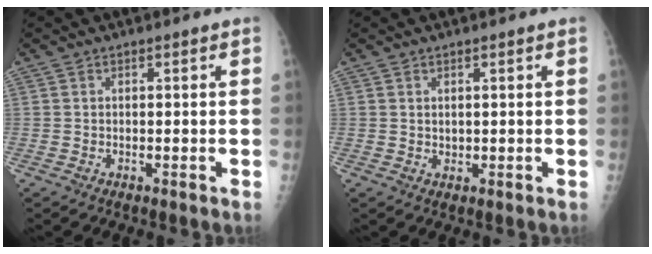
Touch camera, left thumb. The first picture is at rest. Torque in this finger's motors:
{"motor_torque": [-0.11, 0.16, 0.31, -0.06, 0.04]}